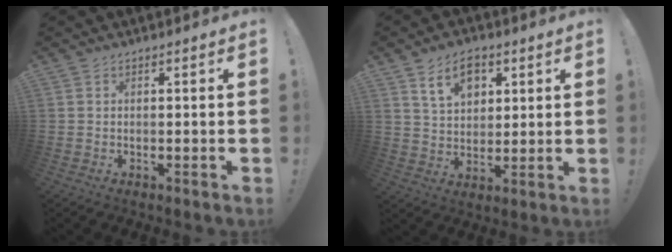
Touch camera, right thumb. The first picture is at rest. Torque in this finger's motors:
{"motor_torque": [0.02, 0.02, 0.13, 0.12, 0.05]}